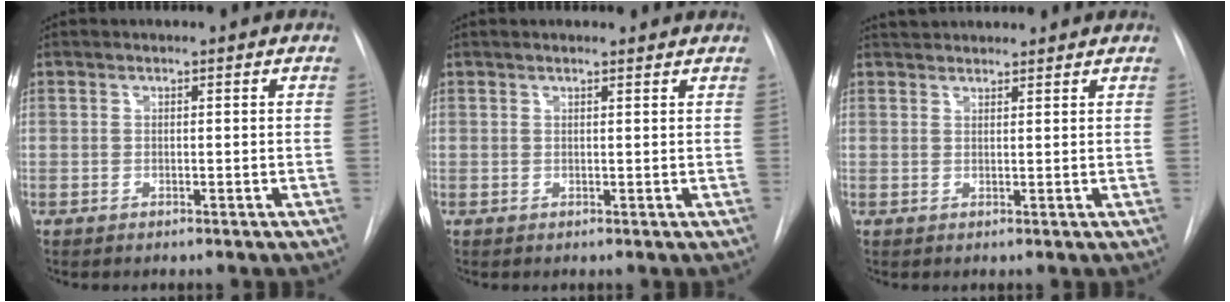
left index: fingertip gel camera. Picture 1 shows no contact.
{"total": 3.2, "force": [2.9, 0.4, 1.2], "torque": [-0.019, 0.020, 0.034]}
{"total": 5.4, "force": [5.1, 1.1, 1.4], "torque": [-0.020, 0.040, 0.074]}